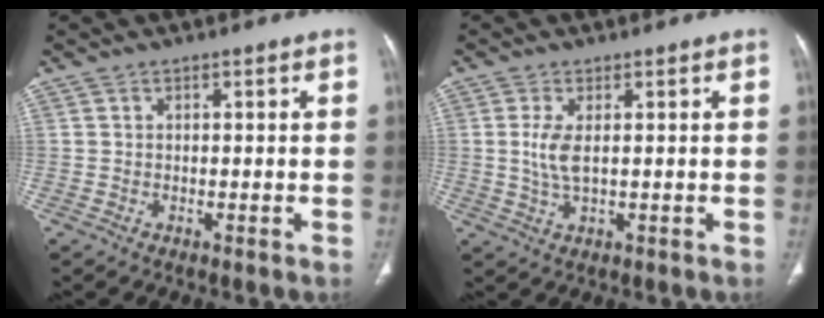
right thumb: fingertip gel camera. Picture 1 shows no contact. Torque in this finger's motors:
{"motor_torque": [1.46, 0.42, 1.04, -0.72, 0.18]}